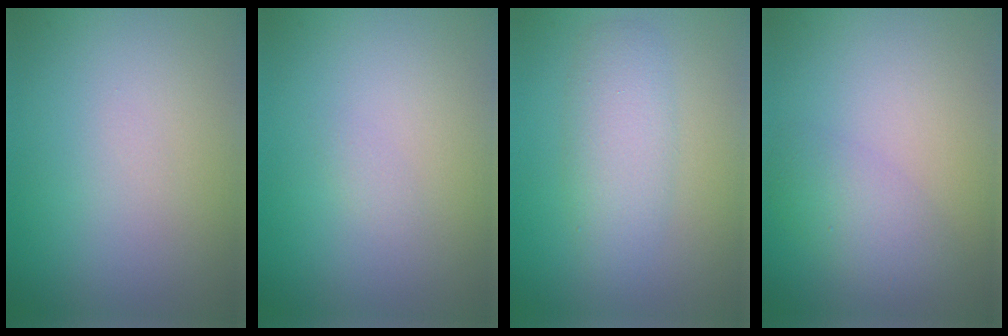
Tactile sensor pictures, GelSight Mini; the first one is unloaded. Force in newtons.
{"total": 0.5, "press": 0.5, "slide": 0.0}
{"total": 3.5, "press": 3.5, "slide": 0.0}
{"total": 2.7, "press": 2.7, "slide": 0.1}